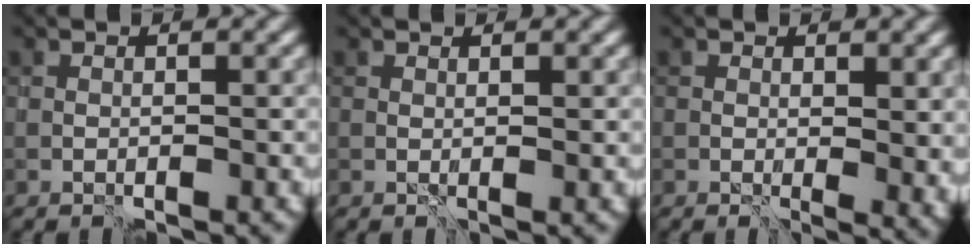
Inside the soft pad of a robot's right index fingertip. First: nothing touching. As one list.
[{"total": 0.7, "force": [0.6, -0.5, 0.2], "torque": [-0.001, 0.003, 0.010]}, {"total": 3.5, "force": [0.5, 1.6, 3.1], "torque": [-0.036, -0.014, 0.012]}]